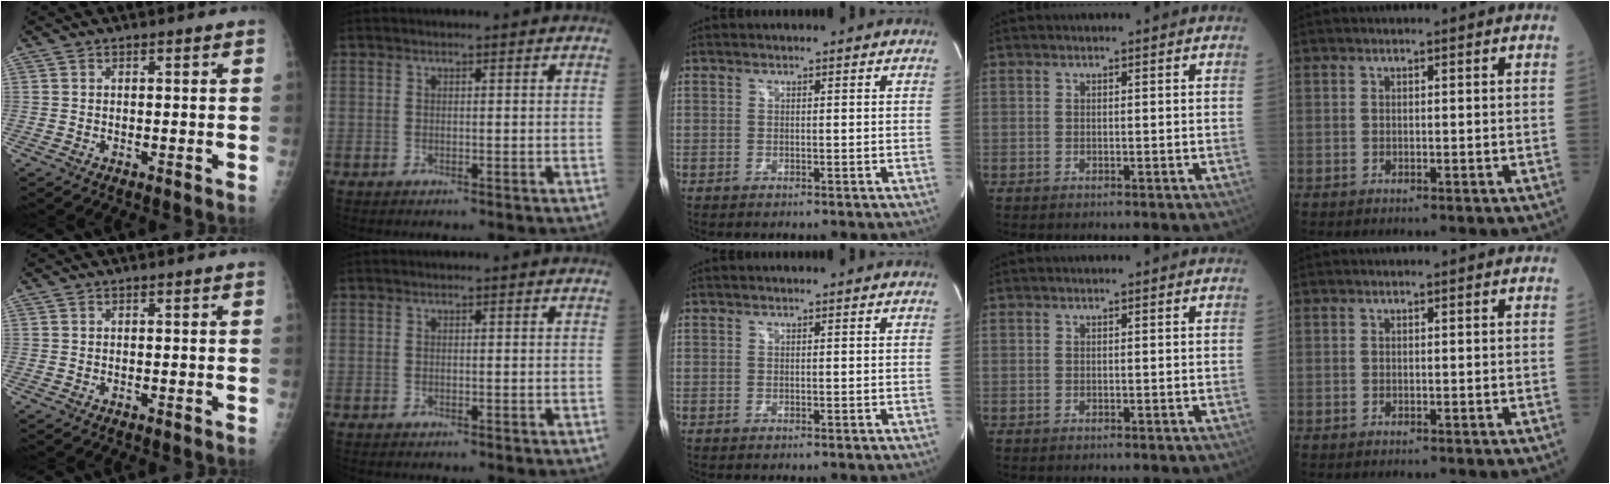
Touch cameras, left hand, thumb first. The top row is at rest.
{}